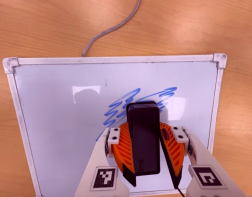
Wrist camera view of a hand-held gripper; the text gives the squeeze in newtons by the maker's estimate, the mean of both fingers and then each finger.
{"total": 13.7, "left": 15.0, "right": 12.5}